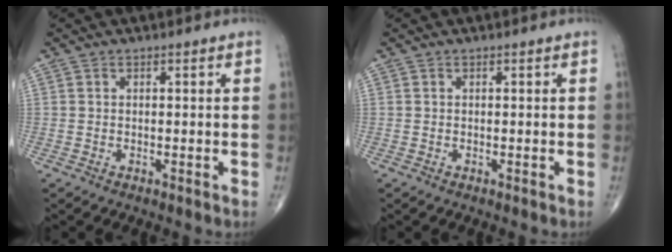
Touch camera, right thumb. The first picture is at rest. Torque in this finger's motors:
{"motor_torque": [0.00, 0.00, 0.14, 0.14, 0.00]}